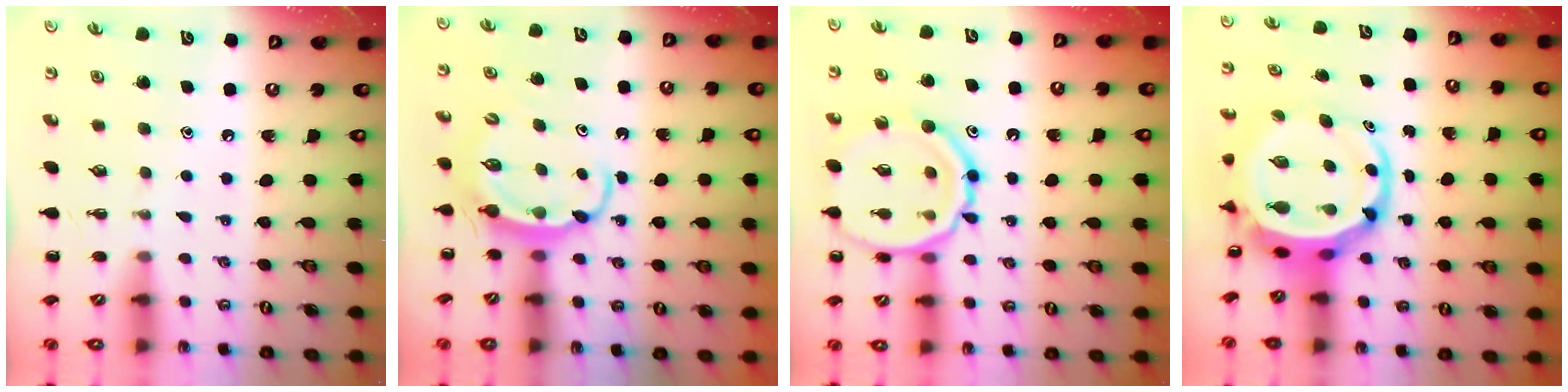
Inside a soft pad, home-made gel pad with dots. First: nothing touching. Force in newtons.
{"total": 5.8, "press": 5.8, "slide": 0.3}
{"total": 16.0, "press": 16.0, "slide": 1.3}
{"total": 8.5, "press": 8.0, "slide": 2.9}